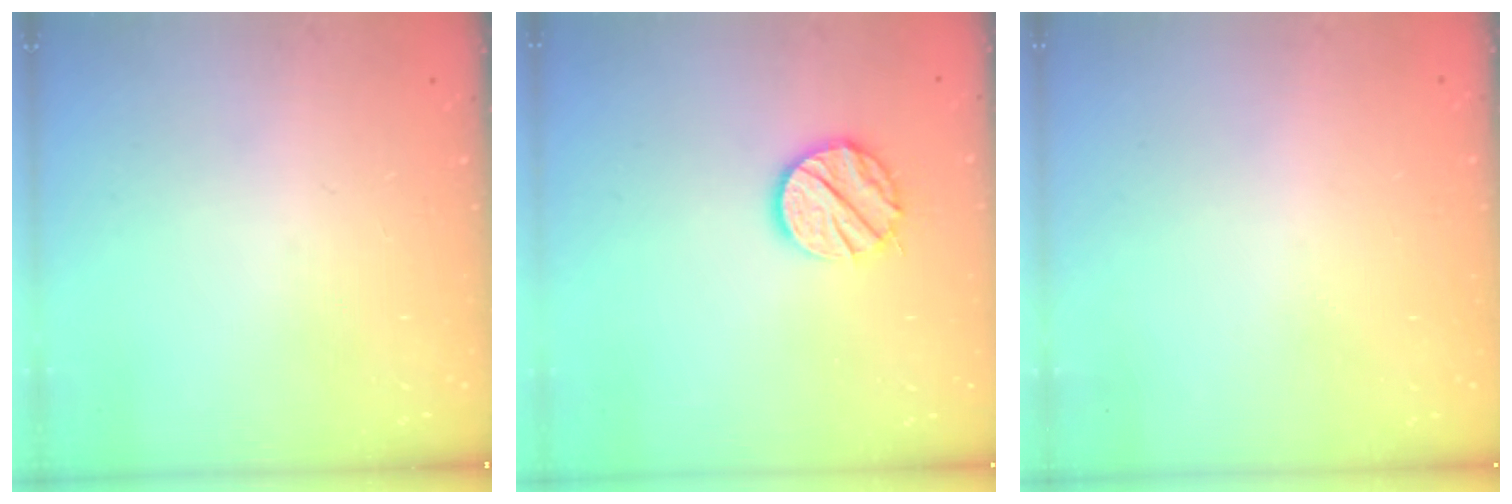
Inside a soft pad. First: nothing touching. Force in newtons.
{"total": 11.5, "press": 11.4, "slide": 1.0}
{"total": 0.6, "press": 0.6, "slide": 0.1}